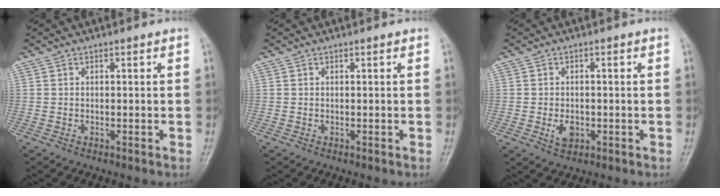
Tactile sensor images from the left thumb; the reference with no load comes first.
{"total": 0.0}
{"total": 3.2, "force": [-1.1, 2.3, 2.0], "torque": [-0.032, -0.001, -0.015]}